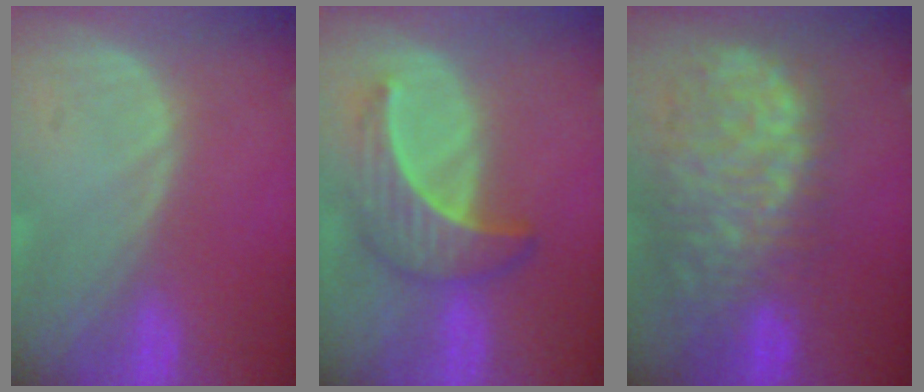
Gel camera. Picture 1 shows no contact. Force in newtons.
{"total": 6.8, "press": 6.1, "slide": 3.0}
{"total": 12.9, "press": 10.6, "slide": 7.2}